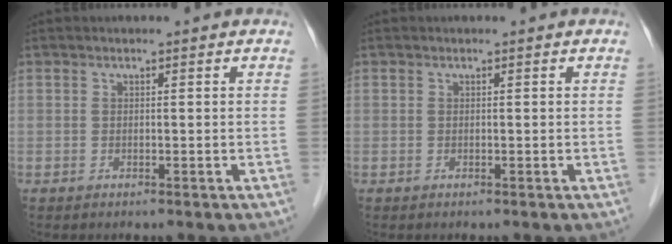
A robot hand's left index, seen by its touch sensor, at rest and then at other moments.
{"total": 0.0}